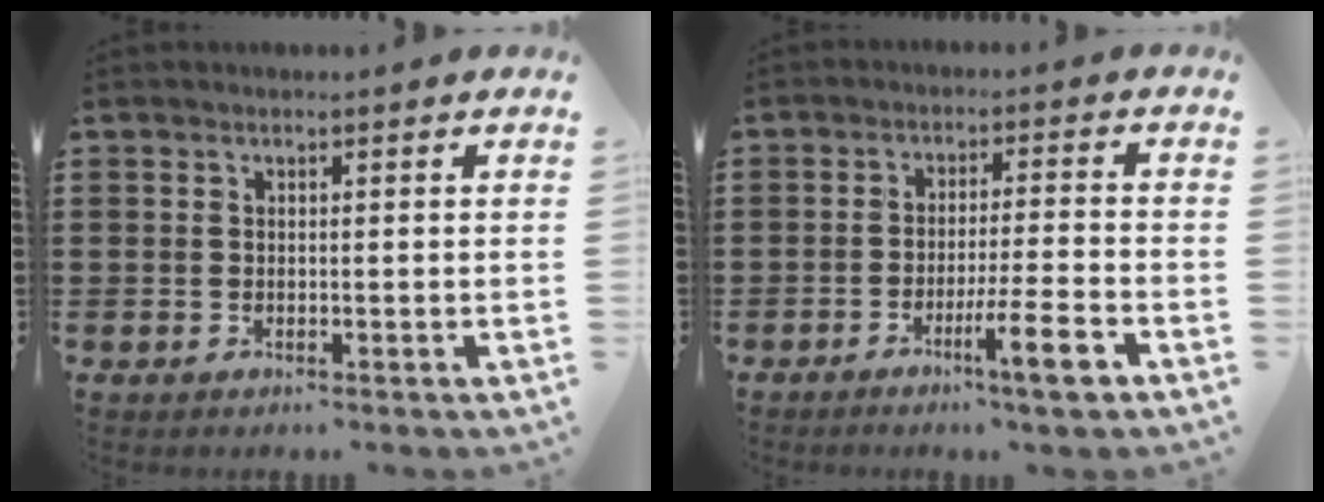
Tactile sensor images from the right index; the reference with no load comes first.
{"total": 7.3, "force": [-4.2, 0.1, 6.0], "torque": [-0.093, -0.003, -0.073]}